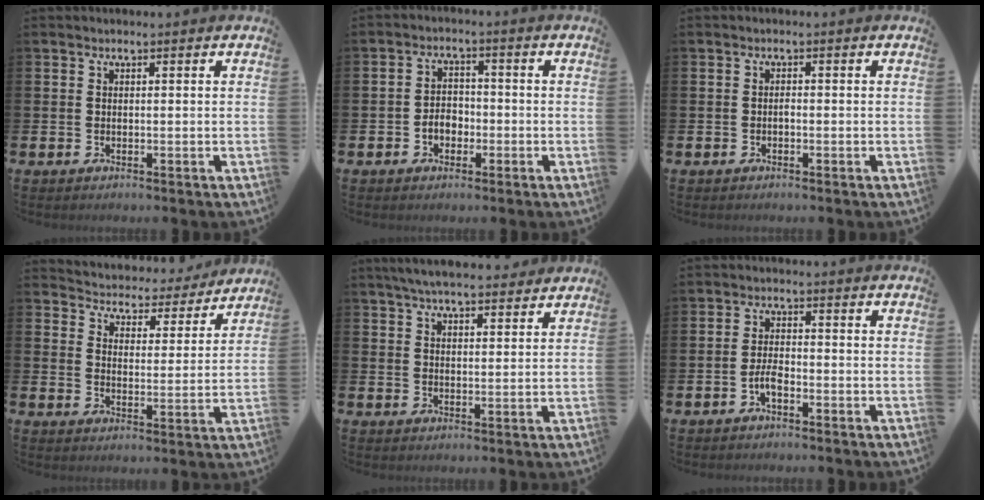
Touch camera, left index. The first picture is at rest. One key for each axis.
{"total": 3.1, "fx": -1.2, "fy": 2.3, "fz": 1.5, "tx": -0.027, "ty": 0.004, "tz": -0.028}
{"total": 0.6, "fx": -0.4, "fy": 0.3, "fz": 0.4, "tx": -0.003, "ty": -0.004, "tz": -0.008}
{"total": 4.1, "fx": 3.9, "fy": 1.2, "fz": -0.2, "tx": -0.019, "ty": -0.040, "tz": 0.061}
{"total": 4.9, "fx": 4.5, "fy": 0.7, "fz": 1.5, "tx": -0.039, "ty": -0.012, "tz": 0.083}
{"total": 2.6, "fx": -1.2, "fy": 0.9, "fz": 2.1, "tx": -0.033, "ty": 0.002, "tz": -0.025}